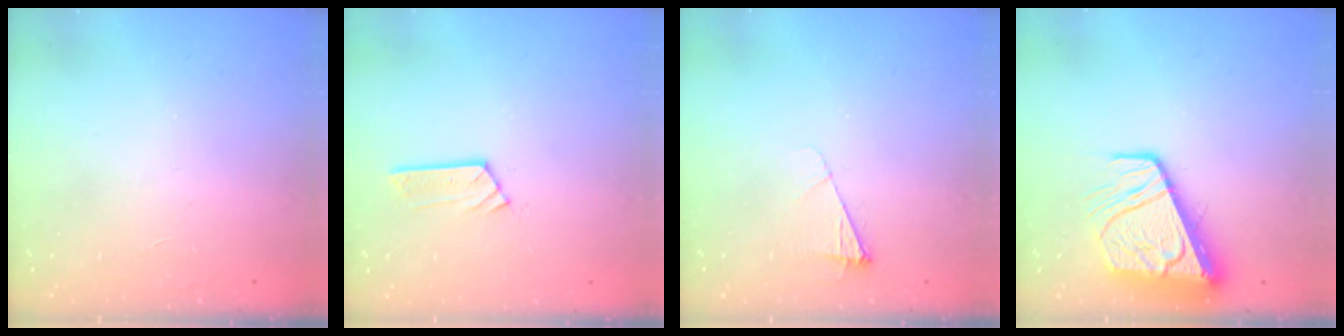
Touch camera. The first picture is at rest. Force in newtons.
{"total": 3.6, "press": 3.6, "slide": 0.3}
{"total": 4.8, "press": 4.8, "slide": 0.6}
{"total": 12.7, "press": 12.7, "slide": 1.5}